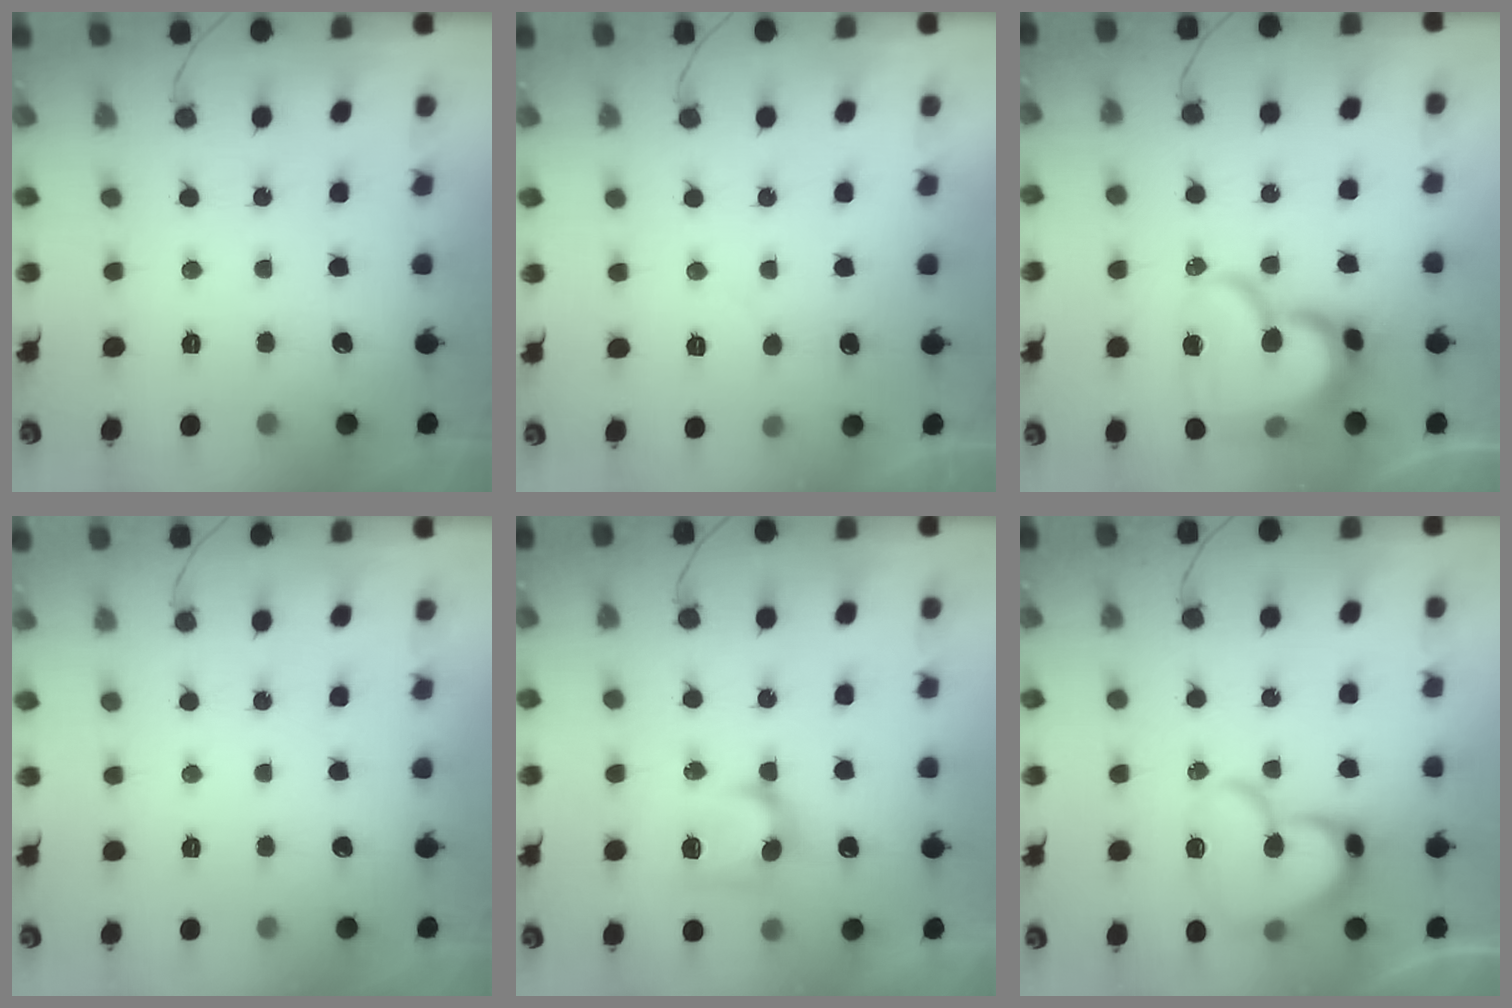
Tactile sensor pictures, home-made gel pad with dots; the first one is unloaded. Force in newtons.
{"total": 4.7, "press": 4.7, "slide": 0.3}
{"total": 18.1, "press": 18.1, "slide": 1.3}
{"total": 0.0}
{"total": 11.9, "press": 11.9, "slide": 0.8}
{"total": 16.3, "press": 16.3, "slide": 1.3}